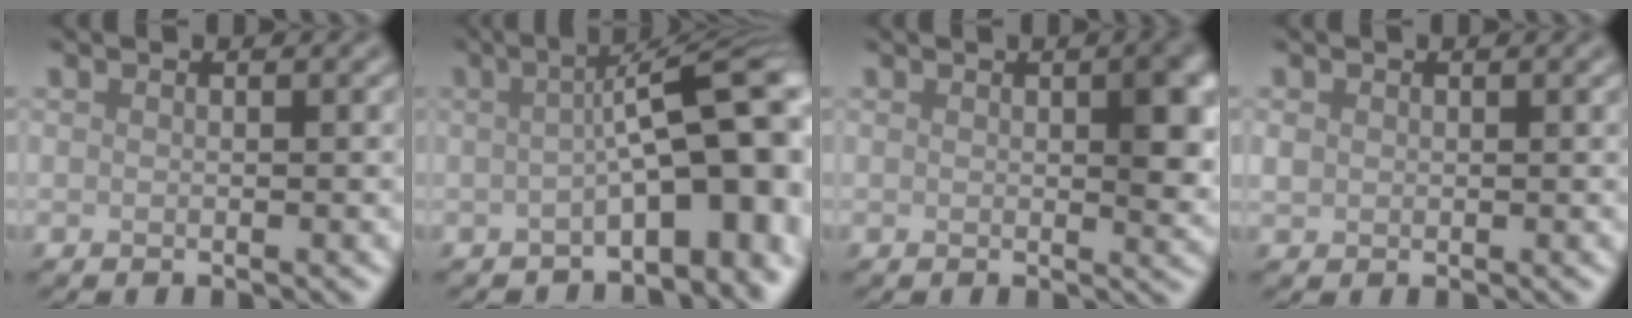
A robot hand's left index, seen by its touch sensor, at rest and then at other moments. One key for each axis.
{"total": 9.3, "fx": -1.2, "fy": 2.7, "fz": 8.8, "tx": -0.110, "ty": 0.010, "tz": -0.024}
{"total": 4.1, "fx": 0.8, "fy": 1.0, "fz": 3.9, "tx": -0.049, "ty": 0.001, "tz": 0.012}
{"total": 0.8, "fx": 0.2, "fy": 0.7, "fz": 0.3, "tx": -0.006, "ty": 0.001, "tz": 0.002}